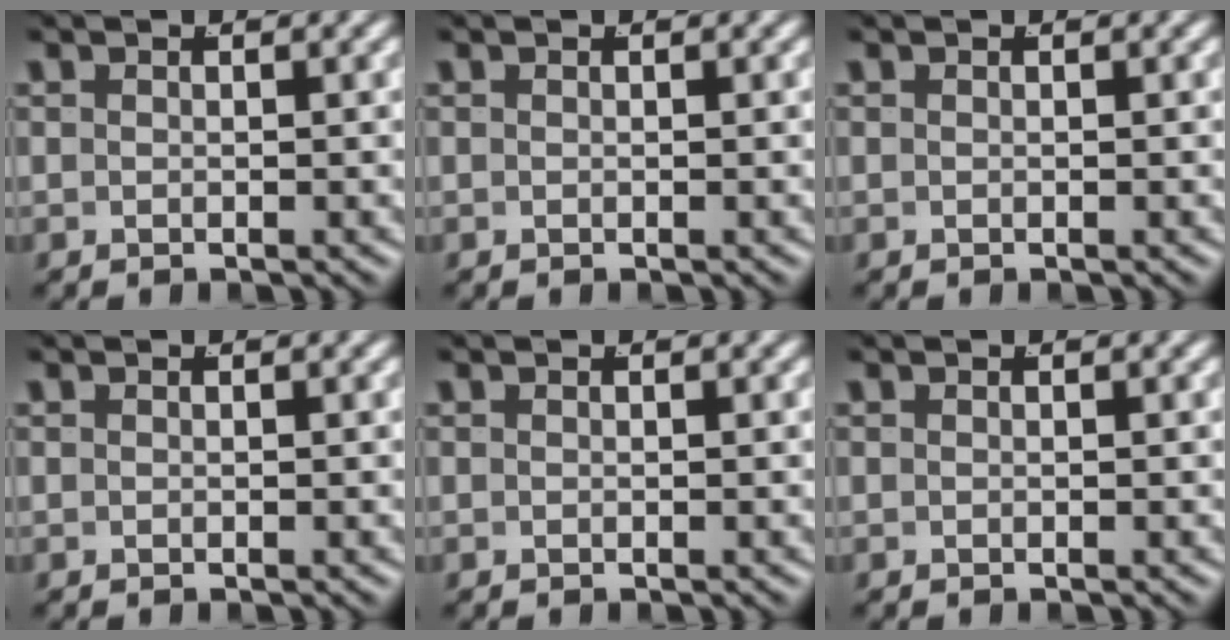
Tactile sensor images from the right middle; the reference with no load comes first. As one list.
[{"total": 0.0}, {"total": 0.0}, {"total": 0.0}, {"total": 0.0}, {"total": 0.0}]